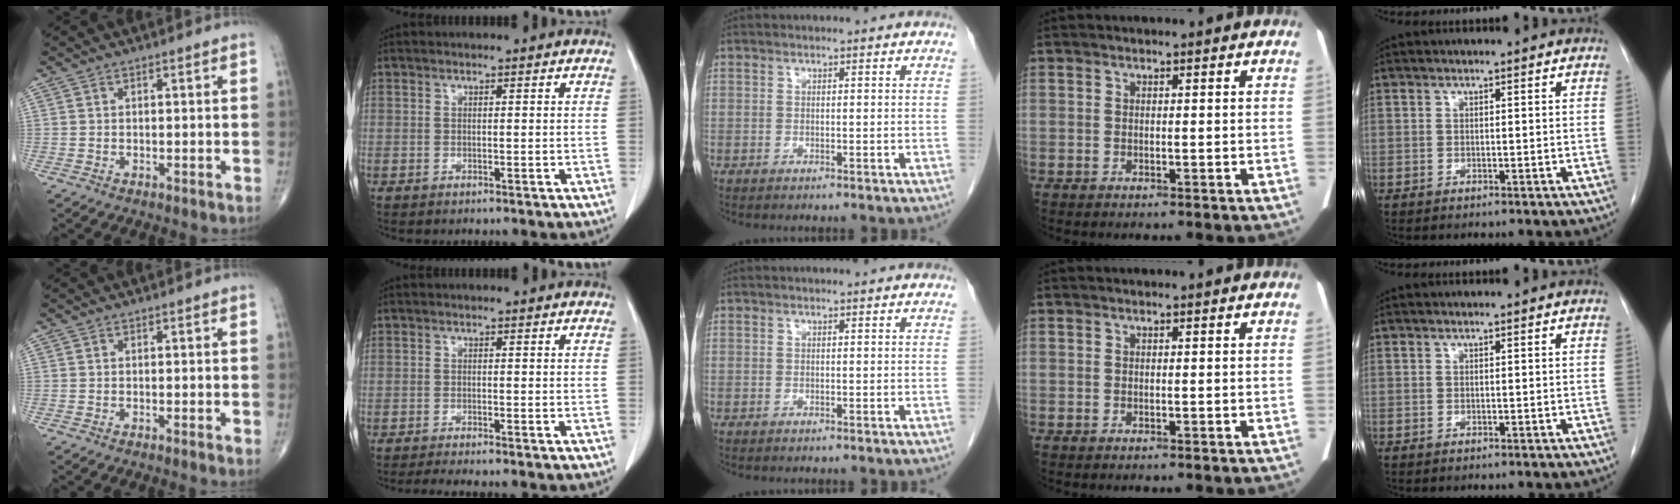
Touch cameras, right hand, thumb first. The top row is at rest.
{"thumb": {"total": 0.7, "force": [-0.2, 0.1, 0.7], "torque": [-0.015, -0.003, -0.003]}, "index": {"total": 2.3, "force": [-2.0, -0.5, 1.0], "torque": [-0.019, -0.006, -0.036]}}